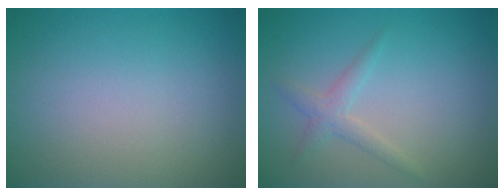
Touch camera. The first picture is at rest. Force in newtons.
{"total": 1.7, "press": 1.7, "slide": 0.1}